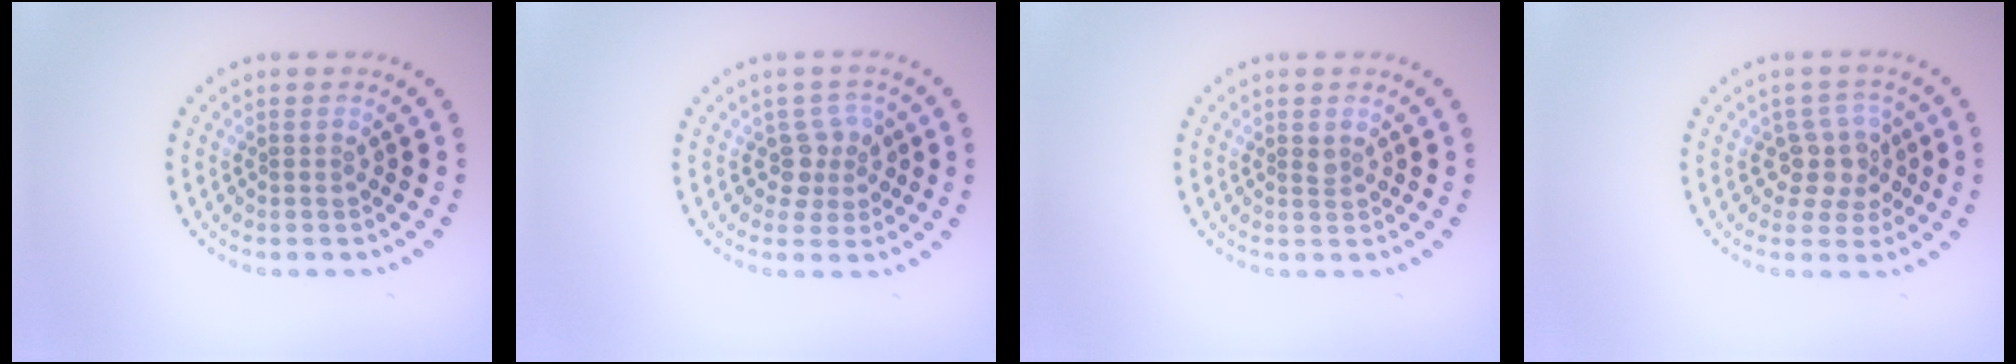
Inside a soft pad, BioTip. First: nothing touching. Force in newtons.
{"total": 2.2, "press": 1.8, "slide": 1.3}
{"total": 0.6, "press": 0.5, "slide": 0.3}
{"total": 2.9, "press": 2.3, "slide": 1.8}